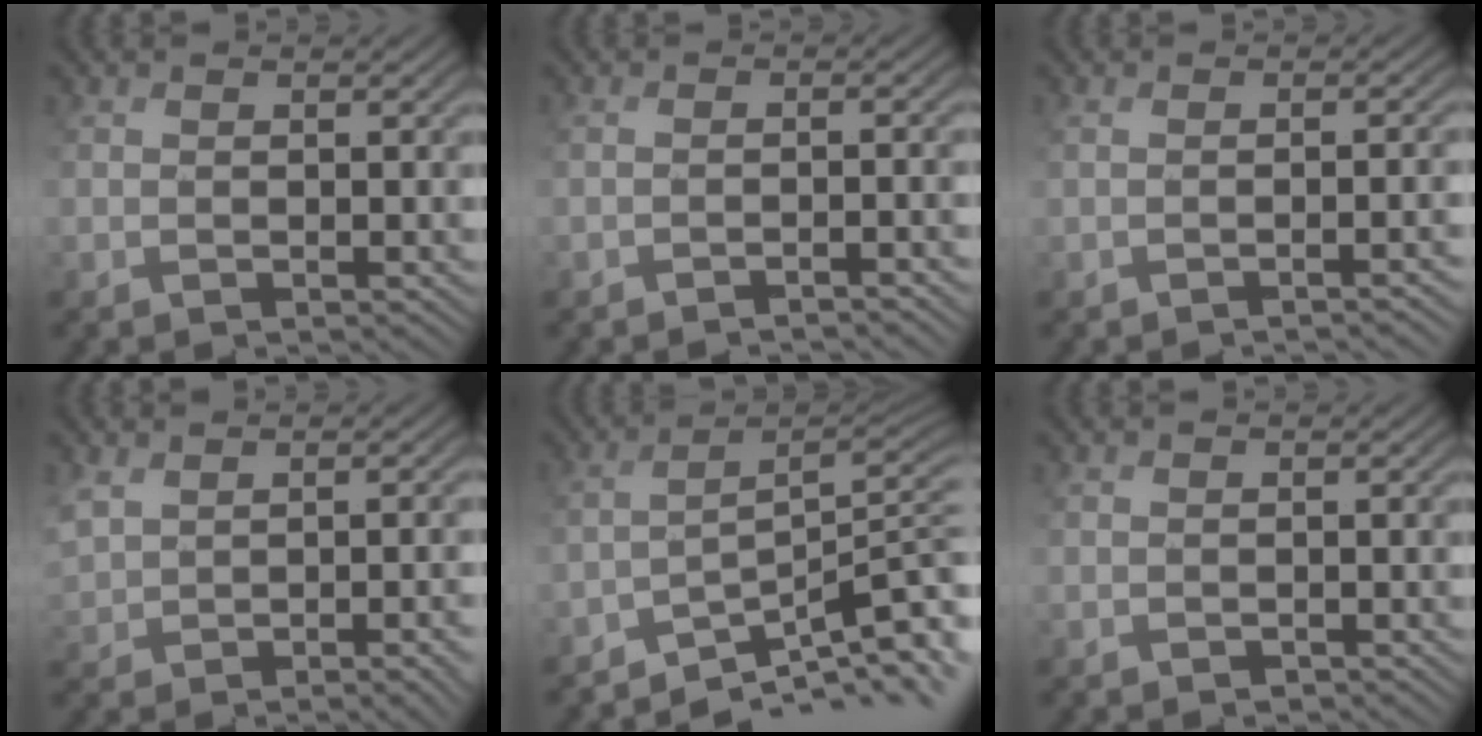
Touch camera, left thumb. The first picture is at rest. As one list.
[{"total": 1.9, "force": [-1.7, -0.3, 0.8], "torque": [-0.004, 0.012, -0.034]}, {"total": 1.9, "force": [-0.9, 0.1, 1.6], "torque": [-0.006, 0.014, -0.020]}, {"total": 4.9, "force": [0.5, 2.9, 3.9], "torque": [-0.069, -0.006, 0.019]}, {"total": 9.4, "force": [-6.8, 1.8, 6.2], "torque": [-0.083, 0.006, -0.111]}, {"total": 0.6, "force": [-0.3, 0.5, -0.1], "torque": [0.002, 0.000, -0.004]}]